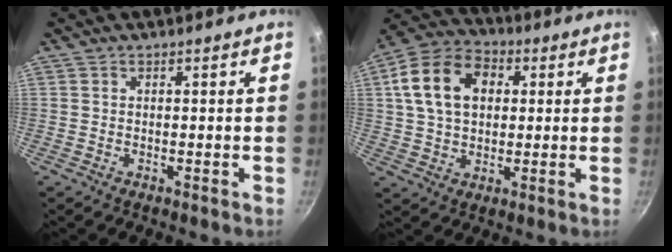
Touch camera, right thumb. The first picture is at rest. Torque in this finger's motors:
{"motor_torque": [-0.86, 1.31, 1.09, 0.27, 0.44]}